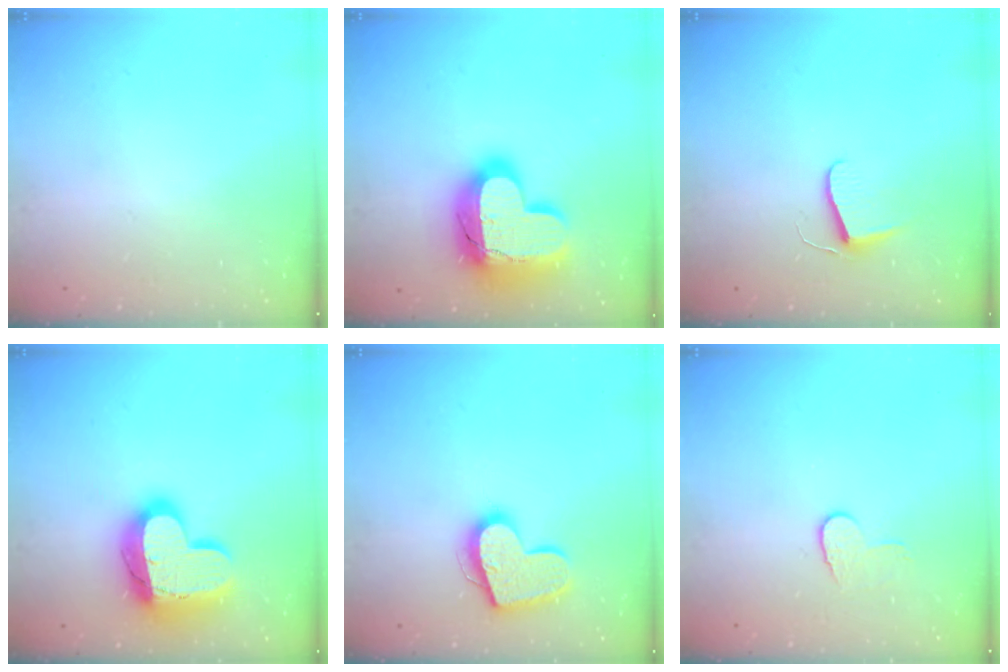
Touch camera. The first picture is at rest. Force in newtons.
{"total": 22.3, "press": 22.3, "slide": 1.5}
{"total": 6.2, "press": 6.1, "slide": 0.6}
{"total": 19.7, "press": 19.7, "slide": 1.4}
{"total": 16.4, "press": 16.4, "slide": 1.2}
{"total": 6.1, "press": 6.1, "slide": 0.5}